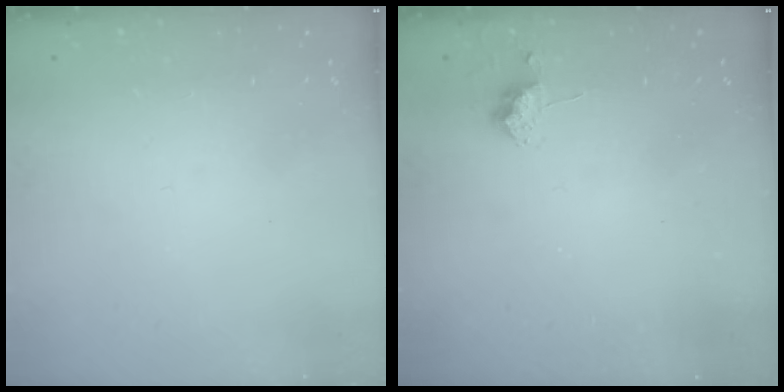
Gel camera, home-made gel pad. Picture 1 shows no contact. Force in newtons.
{"total": 8.3, "press": 8.3, "slide": 0.7}